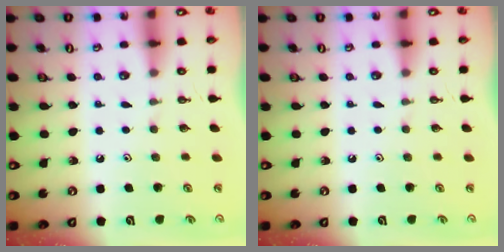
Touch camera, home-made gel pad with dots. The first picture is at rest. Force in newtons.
{"total": 0.0}